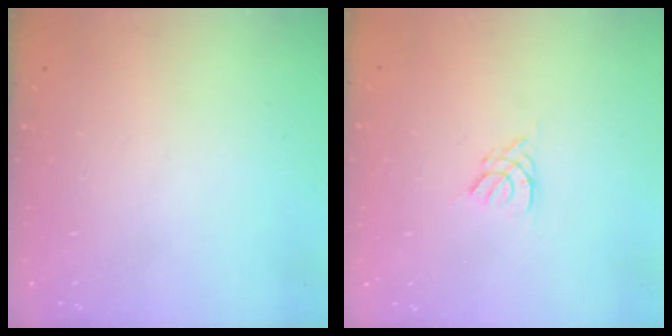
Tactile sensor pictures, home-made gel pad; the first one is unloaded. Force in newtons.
{"total": 2.8, "press": 2.7, "slide": 0.5}